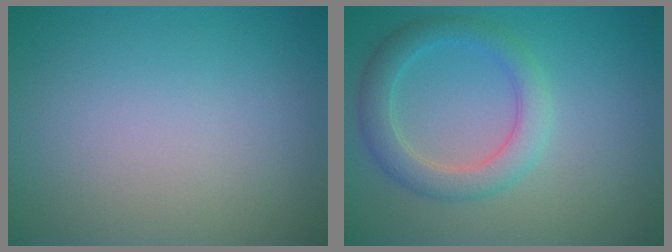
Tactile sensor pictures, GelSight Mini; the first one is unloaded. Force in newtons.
{"total": 3.6, "press": 3.6, "slide": 0.2}